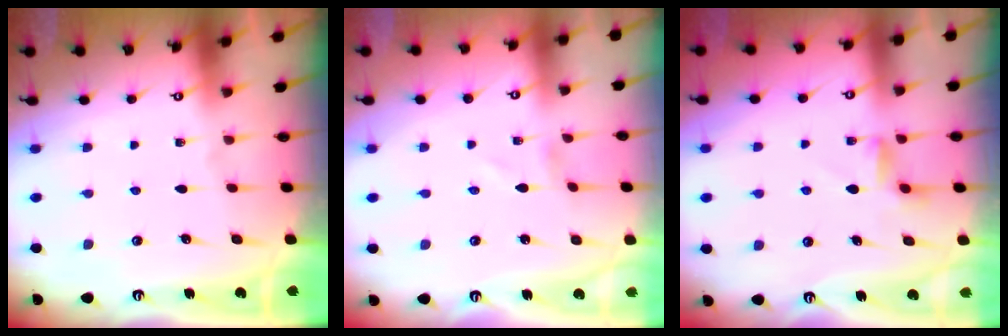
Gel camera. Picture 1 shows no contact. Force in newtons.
{"total": 1.5, "press": 1.5, "slide": 0.1}
{"total": 3.8, "press": 3.8, "slide": 0.5}